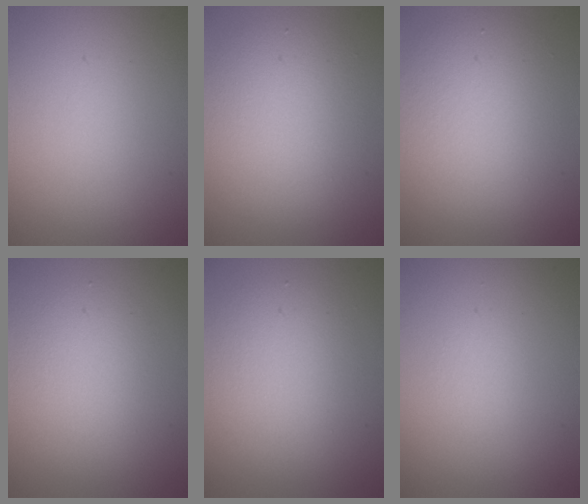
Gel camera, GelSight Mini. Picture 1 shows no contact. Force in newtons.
{"total": 5.1, "press": 5.0, "slide": 0.4}
{"total": 5.4, "press": 5.3, "slide": 0.4}
{"total": 3.0, "press": 3.0, "slide": 0.2}
{"total": 3.6, "press": 3.6, "slide": 0.3}
{"total": 0.7, "press": 0.7, "slide": 0.1}